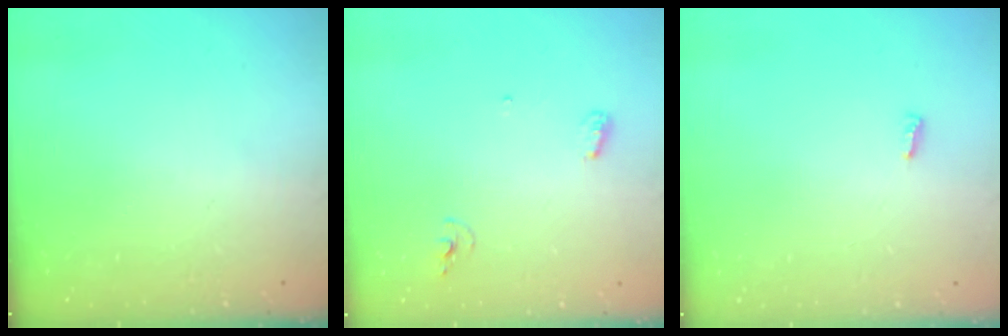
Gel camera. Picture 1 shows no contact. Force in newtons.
{"total": 5.4, "press": 5.2, "slide": 1.4}
{"total": 2.8, "press": 2.8, "slide": 0.4}